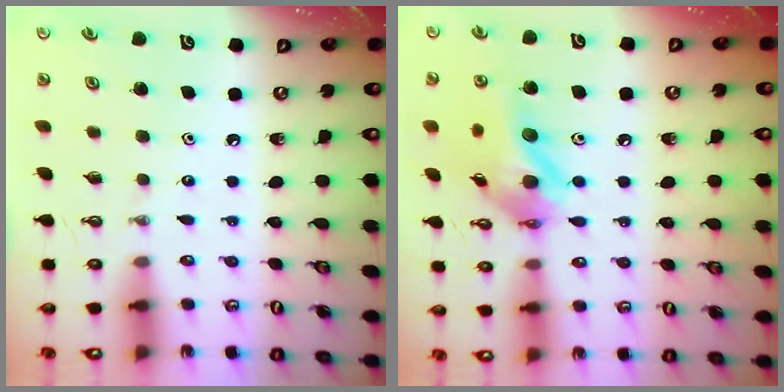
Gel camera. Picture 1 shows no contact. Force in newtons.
{"total": 14.8, "press": 14.7, "slide": 2.0}